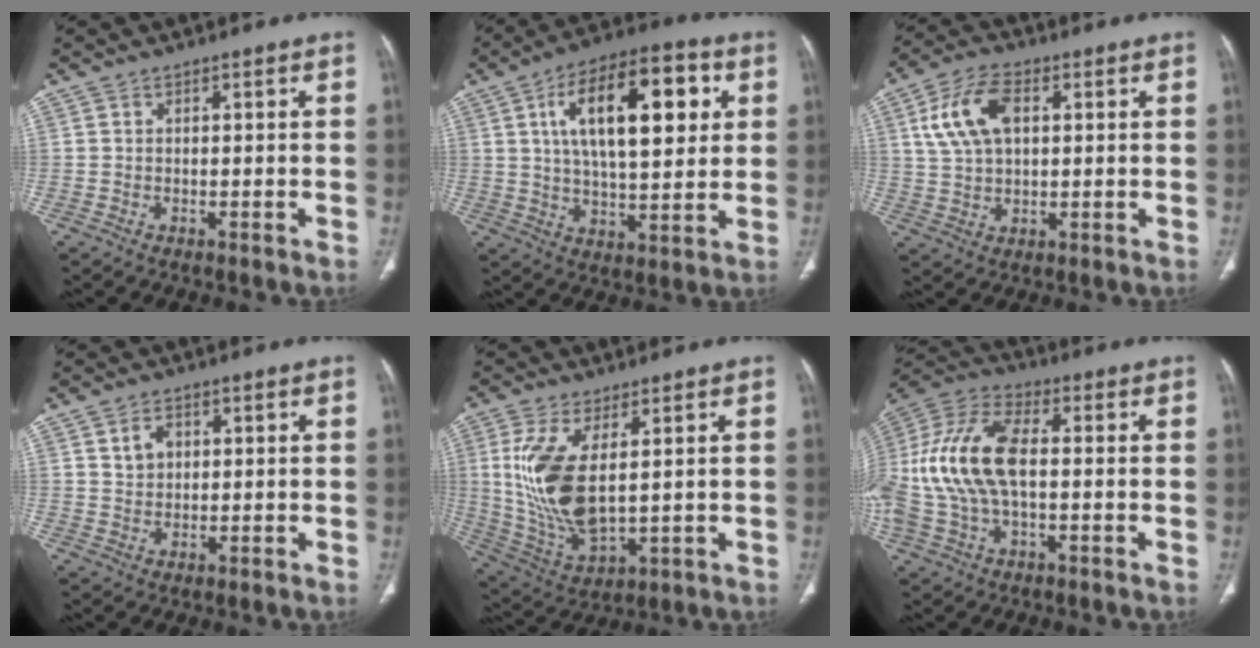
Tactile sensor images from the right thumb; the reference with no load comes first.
{"total": 20.5, "force": [6.0, 8.8, 17.5], "torque": [-0.256, 0.001, 0.092]}
{"total": 10.7, "force": [2.7, 5.7, 8.6], "torque": [-0.178, 0.013, 0.052]}
{"total": 3.6, "force": [1.3, 2.7, 2.0], "torque": [-0.022, -0.006, 0.025]}
{"total": 14.7, "force": [2.6, 6.7, 12.8], "torque": [-0.270, -0.022, 0.070]}
{"total": 18.6, "force": [-0.1, 9.9, 15.8], "torque": [-0.358, 0.029, -0.001]}